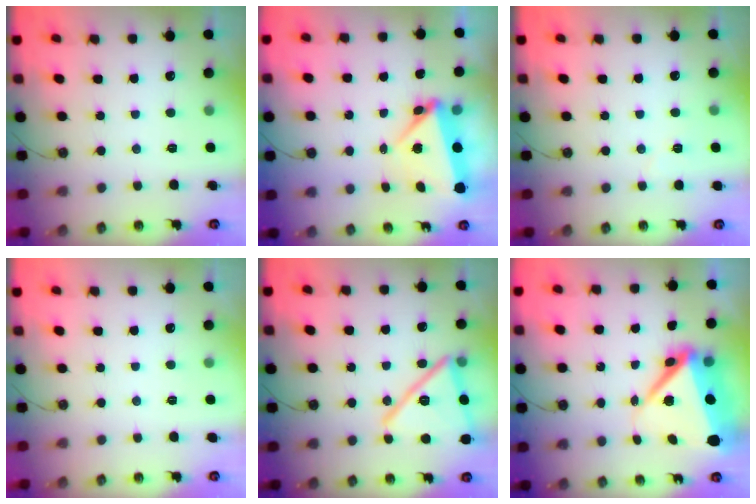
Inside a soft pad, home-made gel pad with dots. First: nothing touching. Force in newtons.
{"total": 10.8, "press": 4.7, "slide": 9.7}
{"total": 4.6, "press": 4.5, "slide": 0.9}
{"total": 1.3, "press": 0.5, "slide": 1.2}
{"total": 20.3, "press": 20.2, "slide": 2.3}
{"total": 11.9, "press": 11.8, "slide": 1.9}